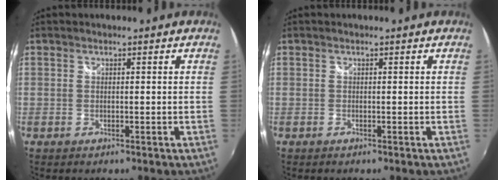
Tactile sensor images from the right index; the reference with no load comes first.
{"total": 0.0}